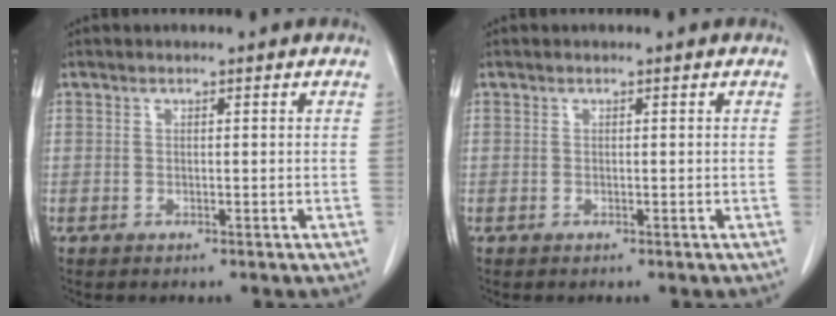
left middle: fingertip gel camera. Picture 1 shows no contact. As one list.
[{"total": 0.0}]